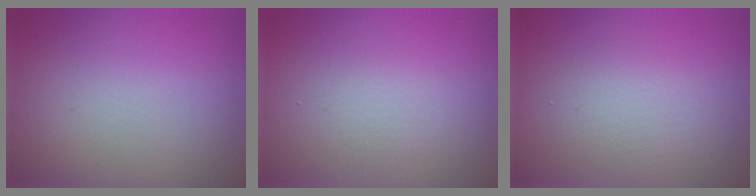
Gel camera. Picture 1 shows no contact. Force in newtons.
{"total": 1.4, "press": 1.3, "slide": 0.1}
{"total": 2.4, "press": 2.4, "slide": 0.1}